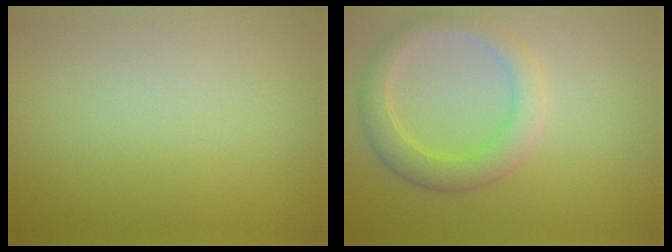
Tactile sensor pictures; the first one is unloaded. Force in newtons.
{"total": 3.7, "press": 3.7, "slide": 0.1}